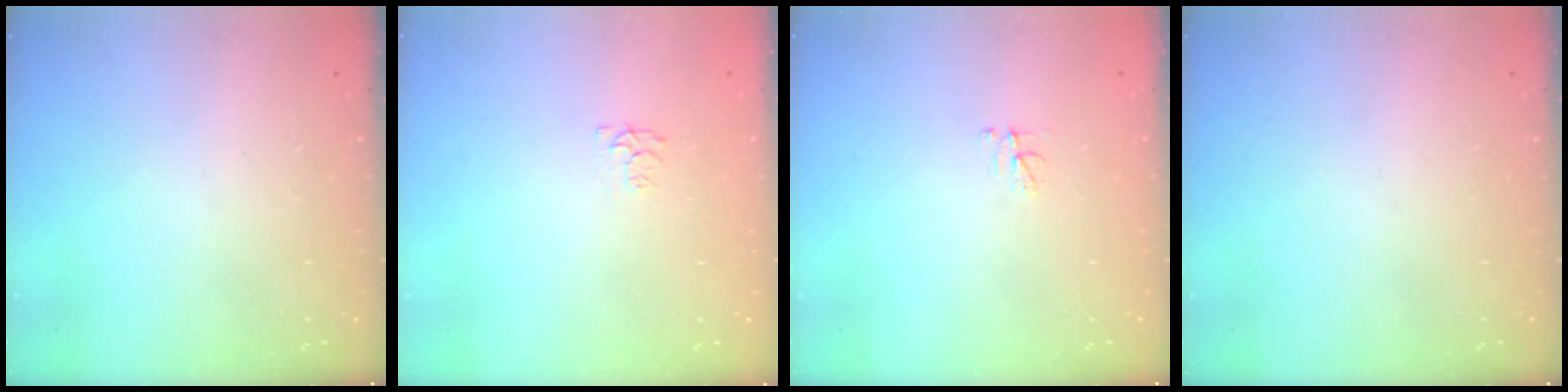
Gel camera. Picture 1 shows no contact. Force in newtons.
{"total": 4.5, "press": 4.4, "slide": 0.6}
{"total": 3.1, "press": 3.1, "slide": 0.4}
{"total": 0.0}